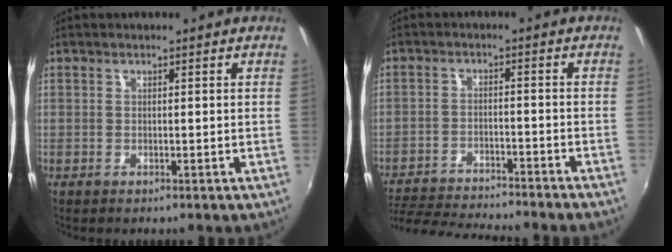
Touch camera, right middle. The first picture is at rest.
{"total": 14.8, "force": [-13.3, 1.0, 6.4], "torque": [-0.139, -0.016, -0.206]}